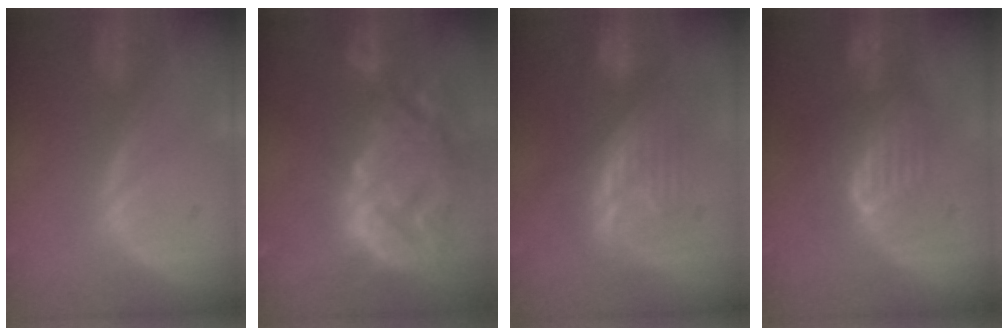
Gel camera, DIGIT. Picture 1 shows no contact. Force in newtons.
{"total": 14.5, "press": 12.4, "slide": 7.6}
{"total": 8.2, "press": 8.0, "slide": 1.6}
{"total": 8.1, "press": 7.1, "slide": 3.7}